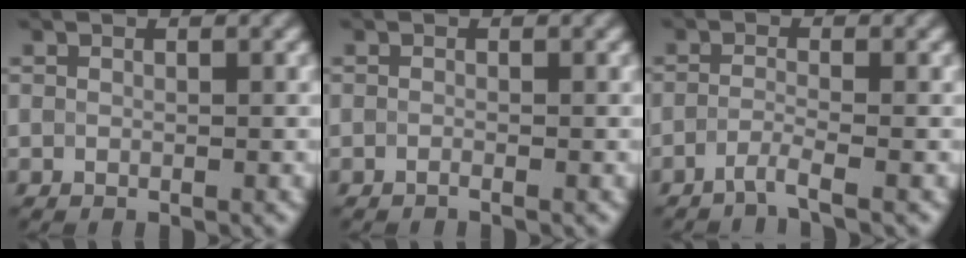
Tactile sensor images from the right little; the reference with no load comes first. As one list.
[{"total": 1.0, "force": [-0.9, -0.2, -0.1], "torque": [0.001, -0.009, -0.015]}, {"total": 2.0, "force": [-1.9, -0.5, 0.1], "torque": [-0.005, -0.001, -0.041]}]